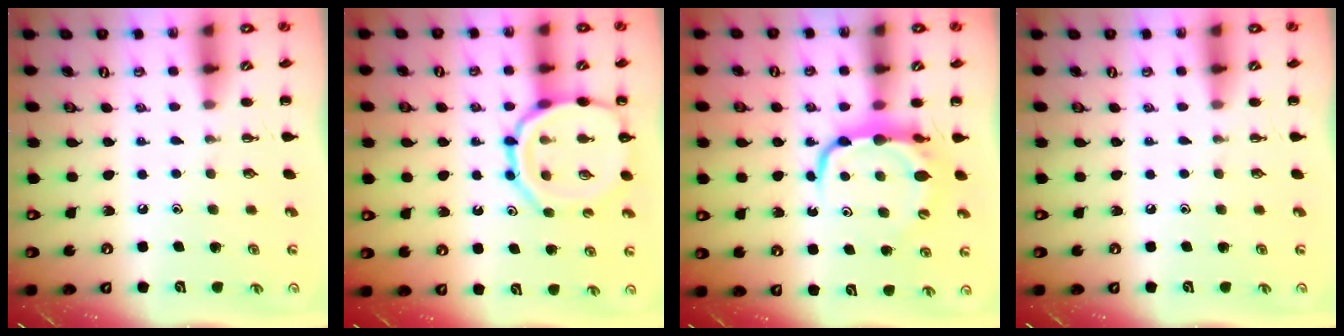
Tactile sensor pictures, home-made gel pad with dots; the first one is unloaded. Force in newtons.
{"total": 14.1, "press": 14.0, "slide": 1.7}
{"total": 7.8, "press": 7.7, "slide": 1.3}
{"total": 0.0}